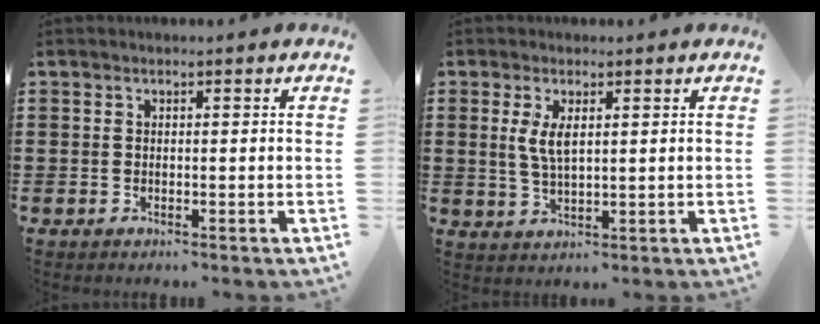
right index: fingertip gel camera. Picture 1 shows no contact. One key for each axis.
{"total": 3.9, "fx": 1.1, "fy": 1.4, "fz": 3.4, "tx": -0.071, "ty": 0.006, "tz": 0.018}